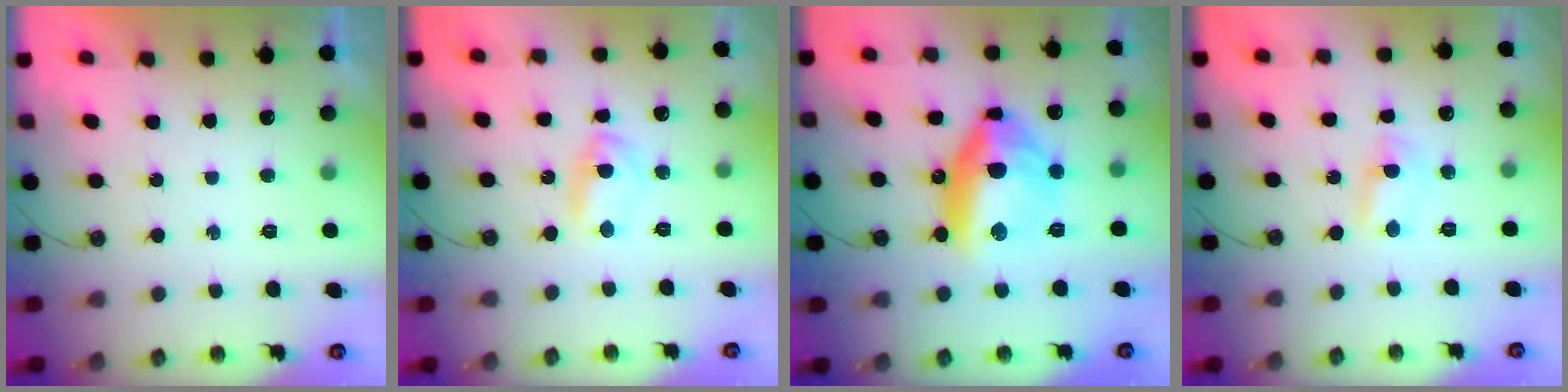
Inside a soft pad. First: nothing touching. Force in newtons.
{"total": 6.0, "press": 6.0, "slide": 0.3}
{"total": 16.1, "press": 15.9, "slide": 2.9}
{"total": 2.2, "press": 2.2, "slide": 0.3}